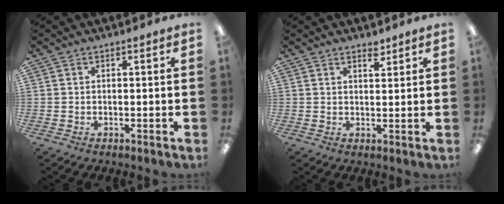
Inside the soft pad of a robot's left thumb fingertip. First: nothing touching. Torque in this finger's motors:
{"motor_torque": [-0.12, -0.05, -0.12, -0.13, 0.07]}